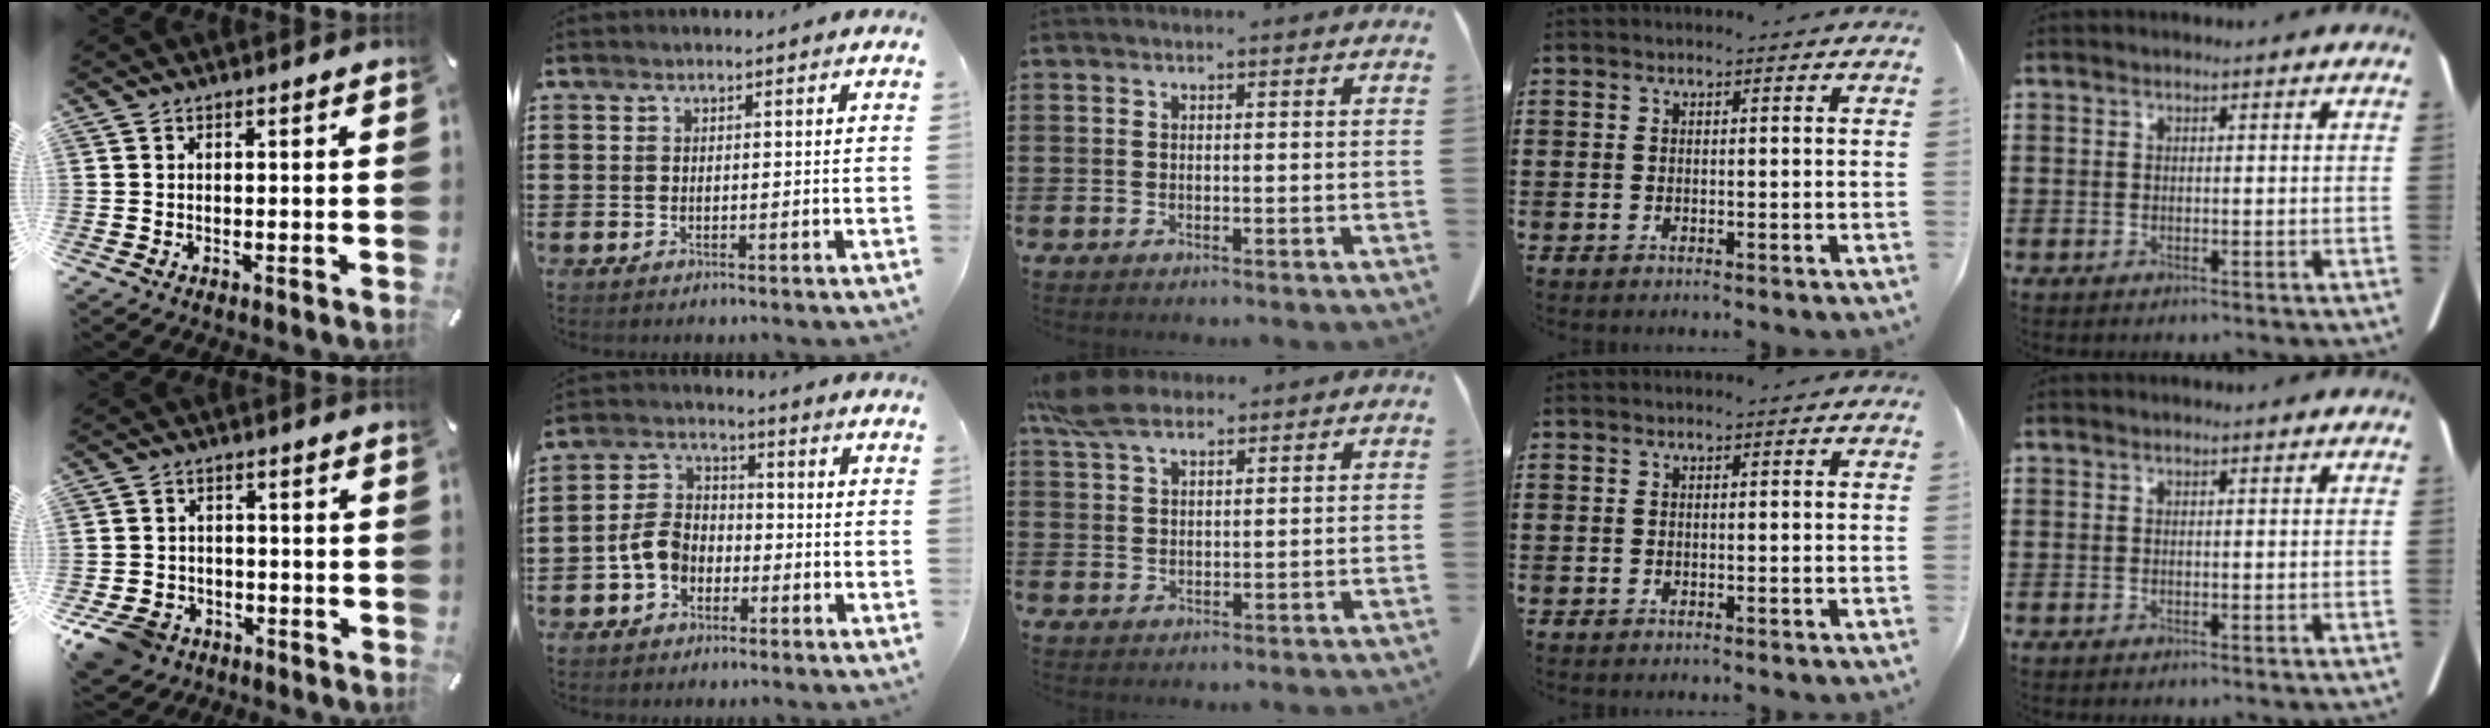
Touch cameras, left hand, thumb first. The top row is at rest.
{"thumb": {"total": 7.8, "force": [-4.7, 5.5, 2.9], "torque": [-0.074, 0.026, -0.091]}, "index": {"total": 6.1, "force": [-2.4, 4.4, 3.4], "torque": [-0.091, 0.008, -0.053]}, "middle": {"total": 6.4, "force": [4.8, 2.7, 3.4], "torque": [-0.081, 0.001, 0.091]}}